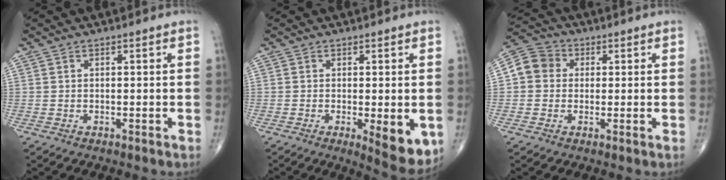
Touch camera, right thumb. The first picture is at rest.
{"total": 7.7, "force": [-1.8, 2.5, 7.1], "torque": [-0.088, -0.019, -0.021]}
{"total": 6.6, "force": [0.7, 5.9, 2.7], "torque": [-0.036, 0.018, -0.001]}